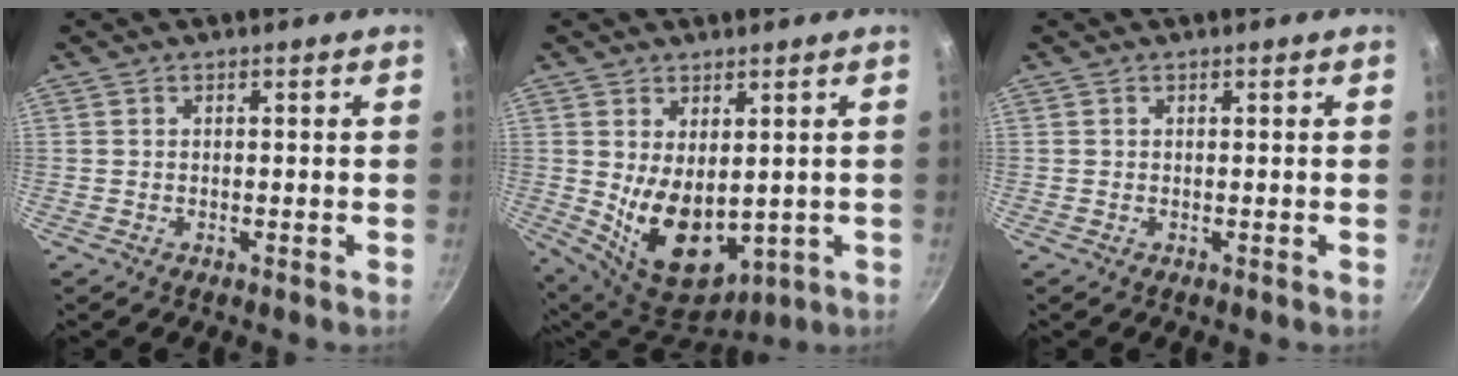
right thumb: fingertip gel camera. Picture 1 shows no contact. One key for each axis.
{"total": 13.3, "fx": -0.7, "fy": 7.9, "fz": 10.7, "tx": -0.162, "ty": -0.019, "tz": 0.023}
{"total": 0.0}